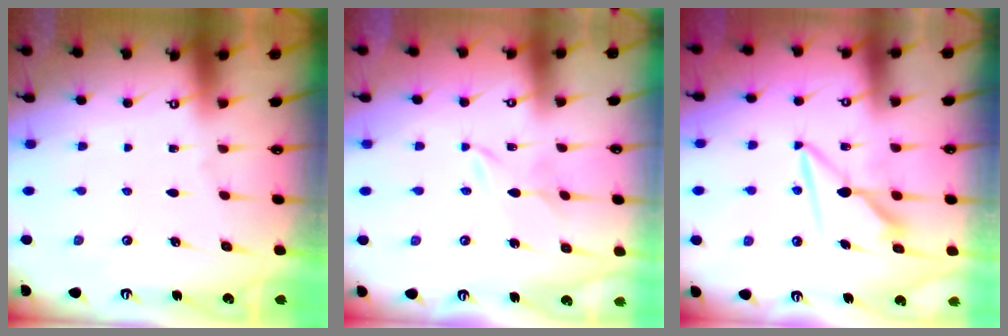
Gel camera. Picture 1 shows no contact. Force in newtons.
{"total": 1.5, "press": 1.5, "slide": 0.2}
{"total": 9.3, "press": 9.3, "slide": 0.5}